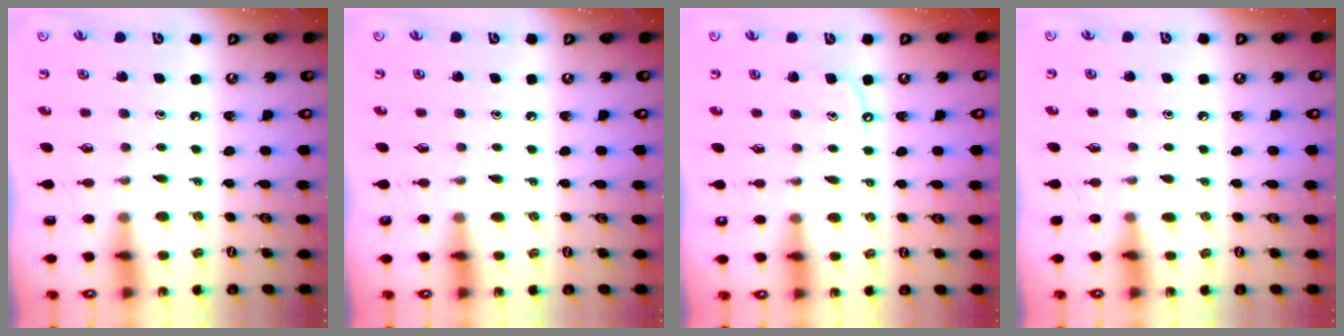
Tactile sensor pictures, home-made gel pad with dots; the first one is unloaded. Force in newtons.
{"total": 3.6, "press": 3.6, "slide": 0.6}
{"total": 3.8, "press": 3.8, "slide": 0.6}
{"total": 5.0, "press": 5.0, "slide": 0.7}